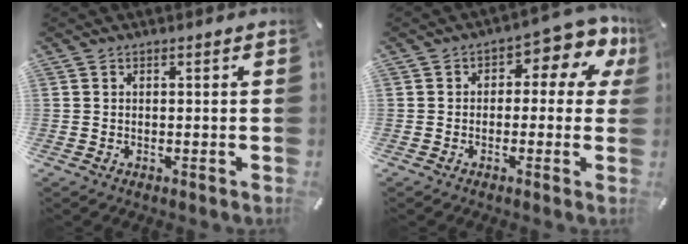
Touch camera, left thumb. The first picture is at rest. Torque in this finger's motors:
{"motor_torque": [0.09, 0.11, 0.42, 0.24, 0.03]}